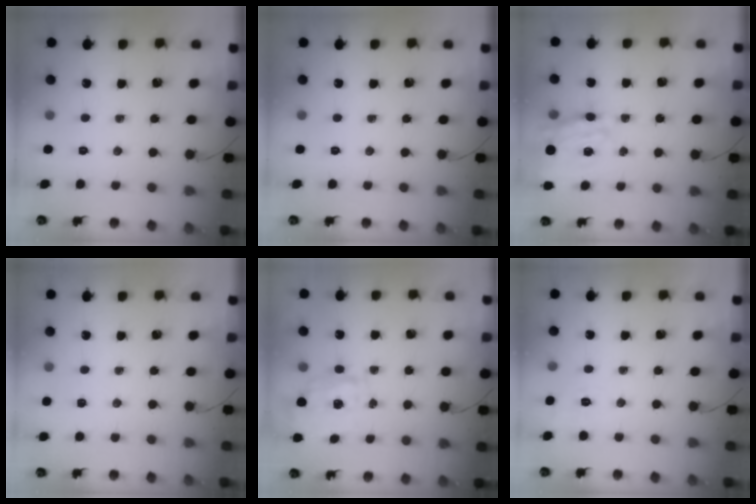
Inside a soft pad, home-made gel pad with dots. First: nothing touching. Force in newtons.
{"total": 0.0}
{"total": 15.7, "press": 15.4, "slide": 3.1}
{"total": 1.4, "press": 0.2, "slide": 1.4}
{"total": 1.8, "press": 1.7, "slide": 0.5}
{"total": 2.5, "press": 1.1, "slide": 2.2}